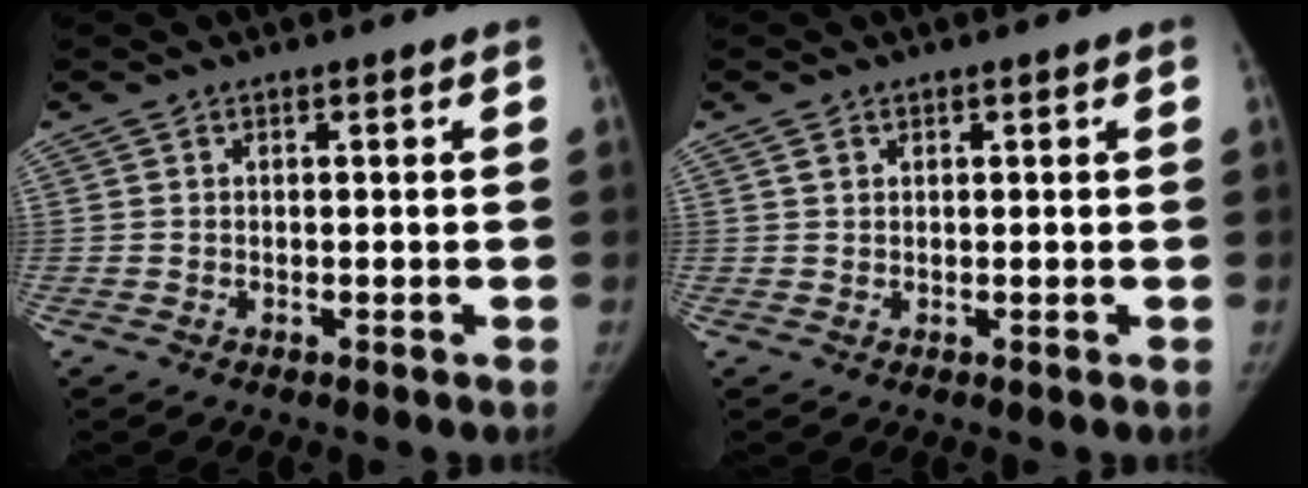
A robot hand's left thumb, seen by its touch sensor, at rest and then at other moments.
{"total": 1.1, "force": [0.6, 0.8, 0.4], "torque": [0.000, 0.001, 0.012]}